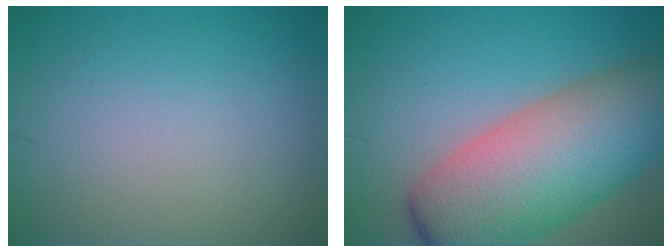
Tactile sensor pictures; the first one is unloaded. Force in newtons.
{"total": 12.8, "press": 12.8, "slide": 0.5}